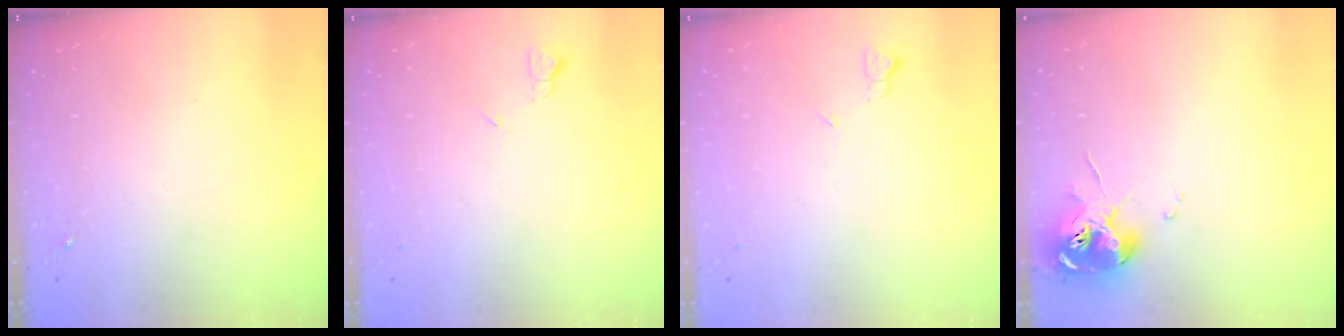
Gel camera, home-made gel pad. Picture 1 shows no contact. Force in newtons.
{"total": 2.7, "press": 2.6, "slide": 0.3}
{"total": 2.7, "press": 2.6, "slide": 0.3}
{"total": 10.5, "press": 10.4, "slide": 1.3}